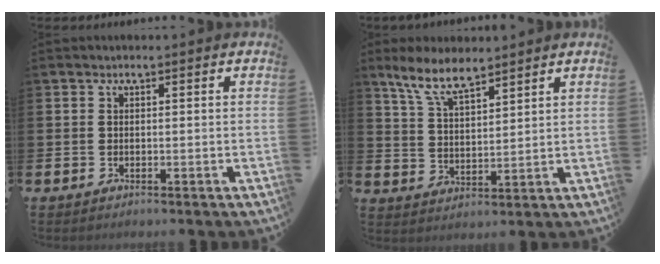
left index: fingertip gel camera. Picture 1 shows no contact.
{"total": 7.5, "force": [6.4, 1.9, 3.5], "torque": [-0.094, -0.013, 0.118]}